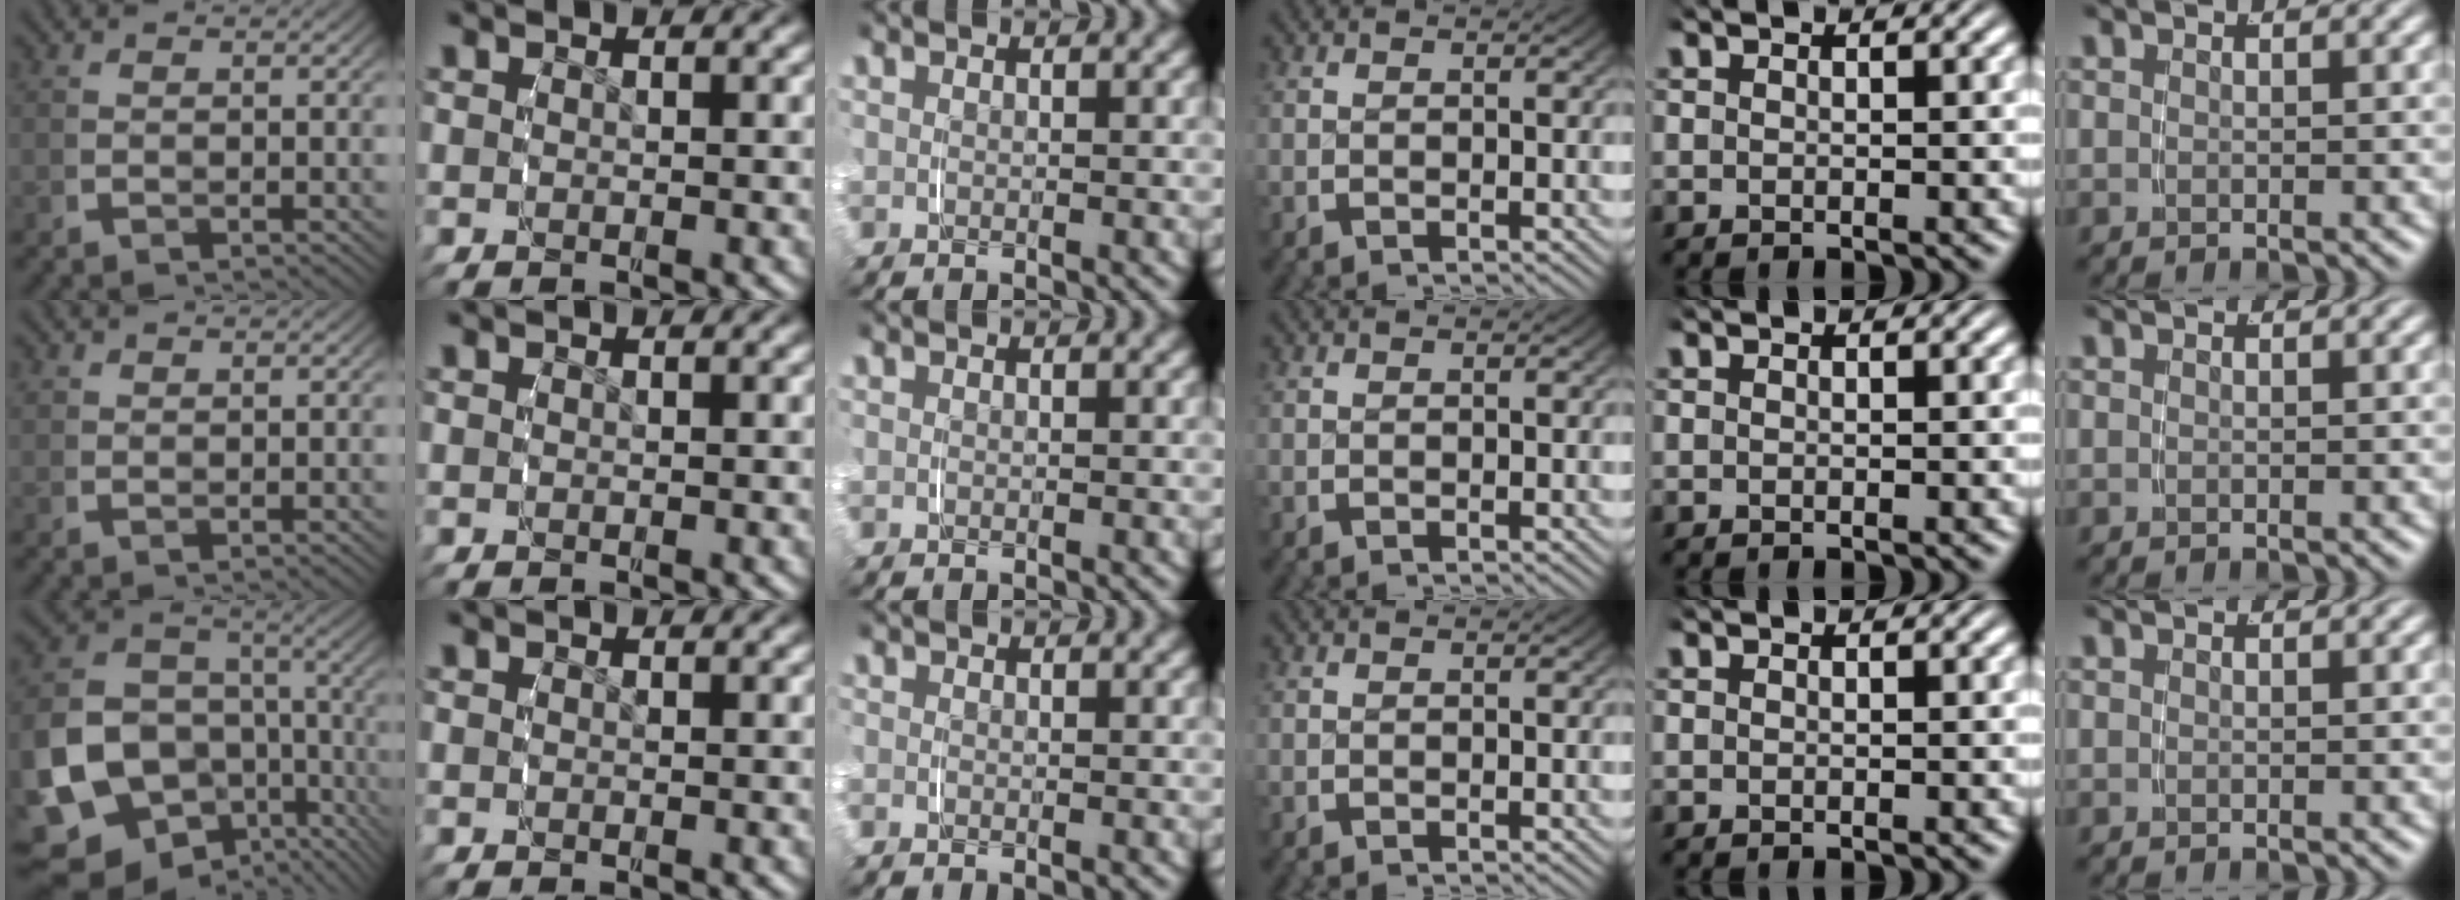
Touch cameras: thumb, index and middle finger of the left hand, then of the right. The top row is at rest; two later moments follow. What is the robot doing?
{"motion": "grasp_and_lifting", "object": "napkin"}